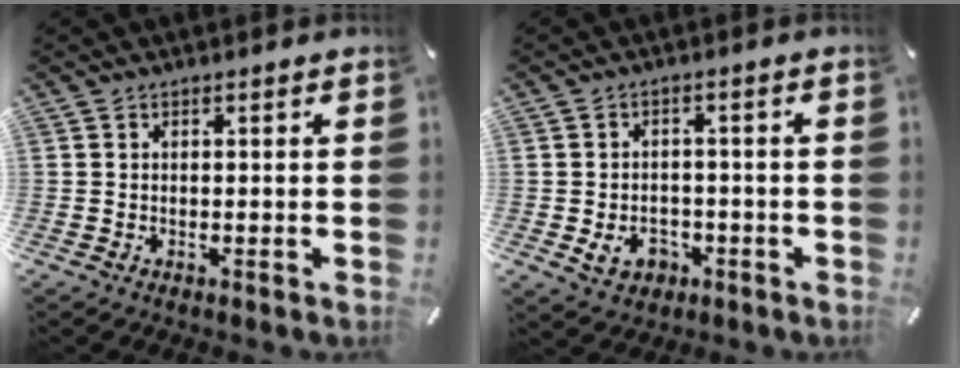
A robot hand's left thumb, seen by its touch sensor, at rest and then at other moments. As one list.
[{"total": 6.1, "force": [-2.1, 4.9, 3.0], "torque": [-0.051, 0.004, -0.041]}]